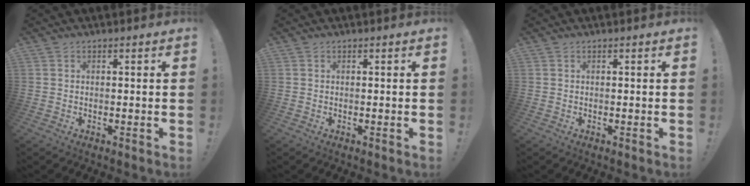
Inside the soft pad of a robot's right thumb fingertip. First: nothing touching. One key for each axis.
{"total": 0.0}
{"total": 0.0}